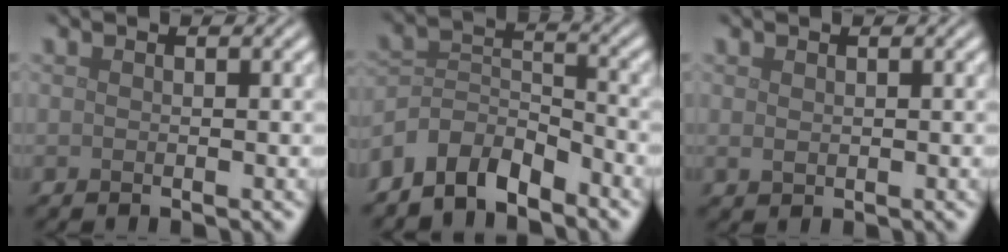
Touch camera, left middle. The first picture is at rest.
{"total": 5.2, "force": [-4.1, 2.3, 2.2], "torque": [-0.036, 0.001, -0.090]}
{"total": 0.7, "force": [0.3, 0.5, 0.4], "torque": [-0.010, -0.003, 0.009]}